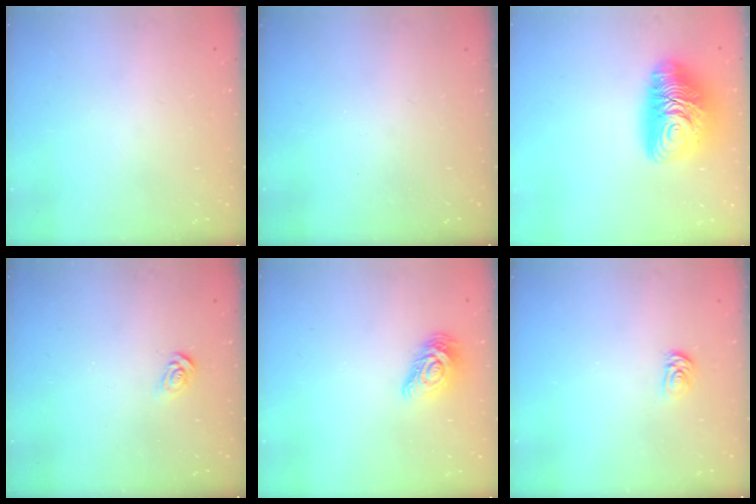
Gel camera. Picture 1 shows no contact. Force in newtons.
{"total": 0.0}
{"total": 14.7, "press": 14.6, "slide": 1.1}
{"total": 3.8, "press": 3.8, "slide": 0.4}
{"total": 9.6, "press": 9.6, "slide": 0.4}
{"total": 2.6, "press": 2.6, "slide": 0.3}